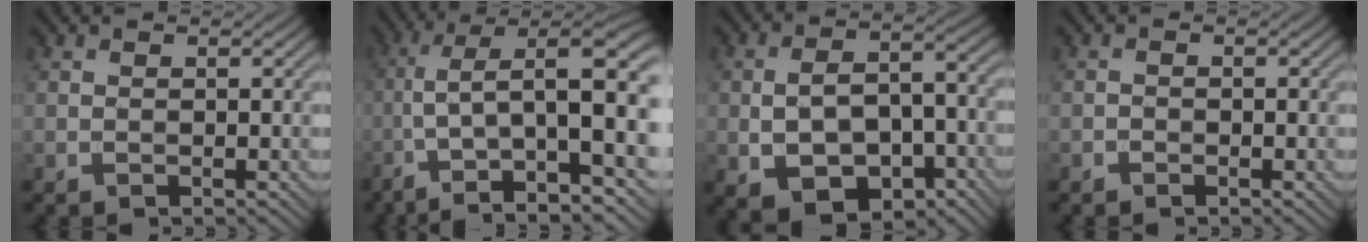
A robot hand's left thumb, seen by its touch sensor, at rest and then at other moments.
{"total": 15.2, "force": [-1.4, 6.0, 13.9], "torque": [-0.256, -0.004, -0.020]}
{"total": 10.6, "force": [-3.9, 6.2, 7.6], "torque": [-0.143, -0.011, -0.062]}
{"total": 0.6, "force": [-0.5, 0.4, 0.2], "torque": [-0.001, -0.001, -0.010]}